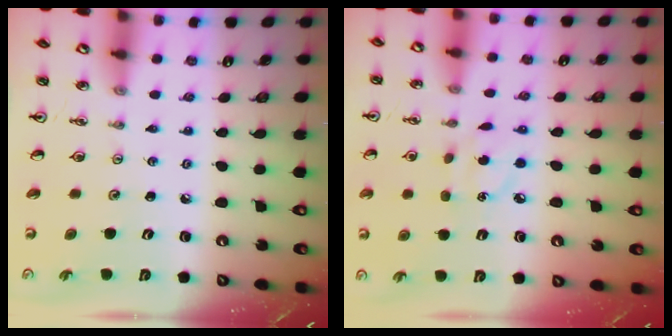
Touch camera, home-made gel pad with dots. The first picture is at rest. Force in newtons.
{"total": 4.5, "press": 4.5, "slide": 0.6}